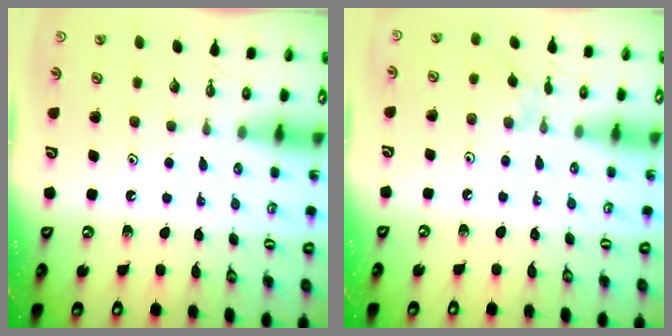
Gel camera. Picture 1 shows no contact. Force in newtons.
{"total": 1.7, "press": 1.7, "slide": 0.4}